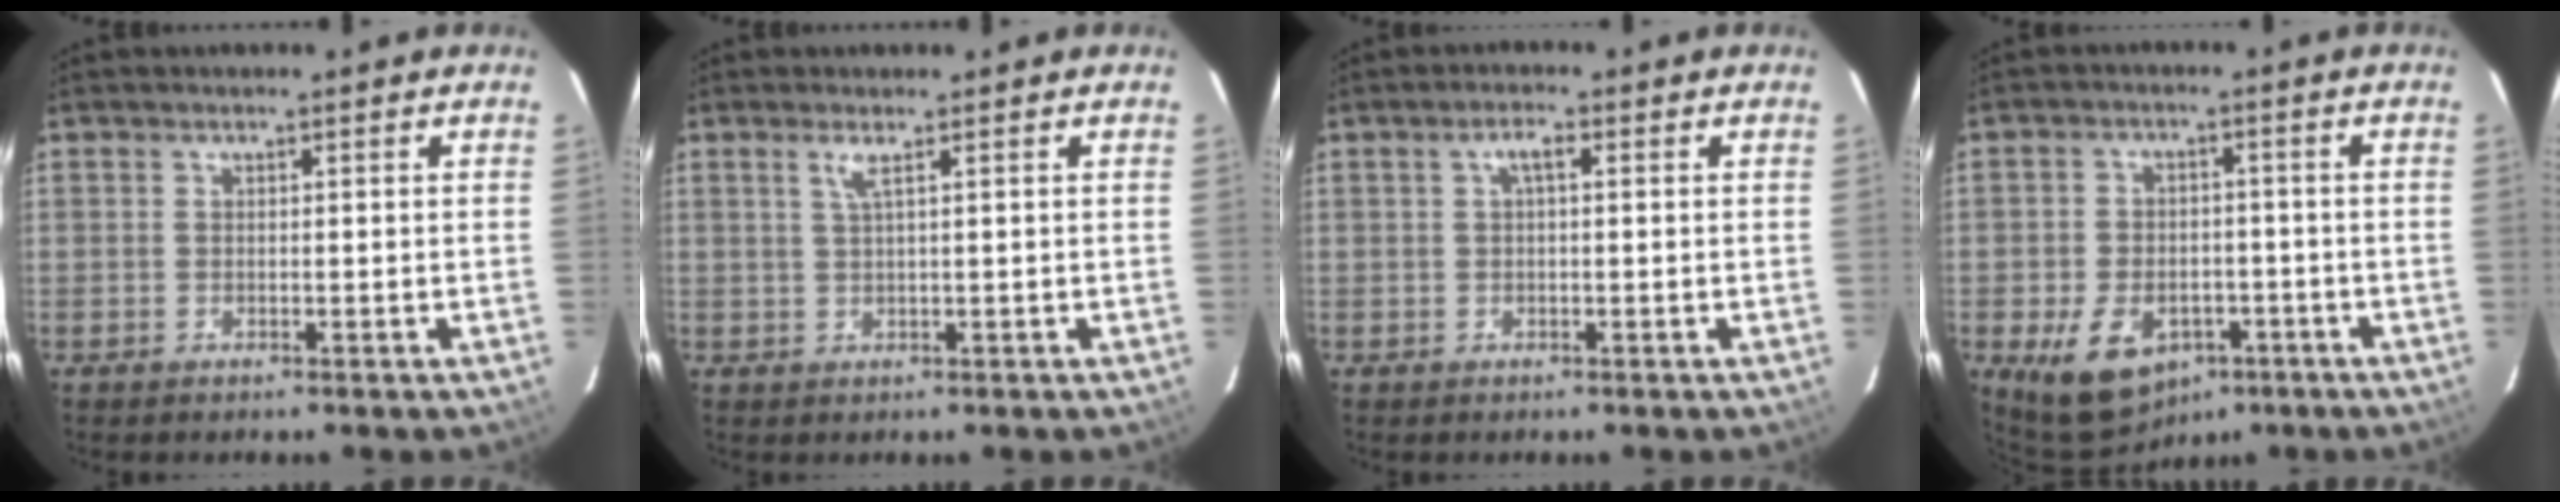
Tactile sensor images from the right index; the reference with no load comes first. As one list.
[{"total": 1.8, "force": [0.8, -0.4, 1.5], "torque": [-0.030, -0.001, 0.018]}, {"total": 2.1, "force": [0.4, 0.7, 2.0], "torque": [-0.039, 0.010, 0.007]}, {"total": 12.0, "force": [-6.0, 8.4, 6.2], "torque": [-0.143, -0.002, -0.075]}]